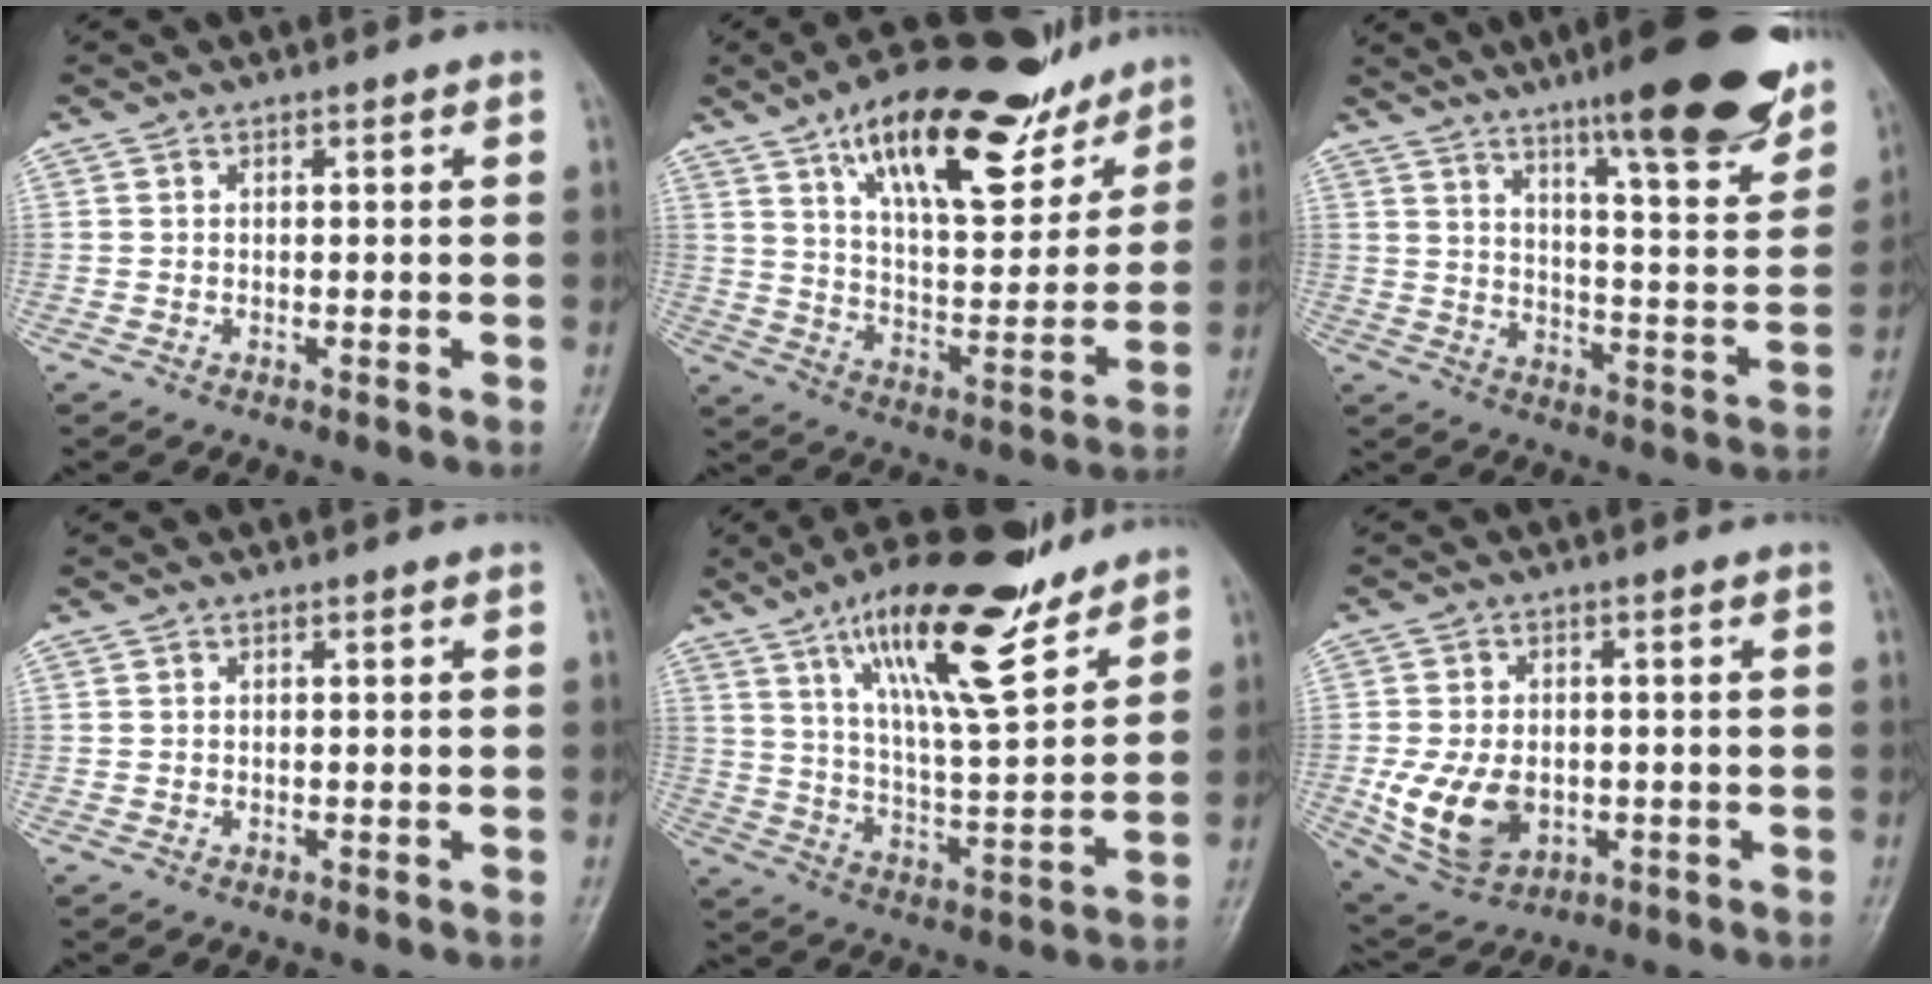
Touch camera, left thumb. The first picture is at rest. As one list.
[{"total": 23.1, "force": [14.8, 9.2, 15.2], "torque": [-0.187, -0.051, 0.240]}, {"total": 23.2, "force": [15.6, 4.3, 16.6], "torque": [-0.207, -0.064, 0.226]}, {"total": 0.0}, {"total": 18.8, "force": [12.6, 4.8, 13.1], "torque": [-0.192, -0.065, 0.218]}, {"total": 11.0, "force": [-1.9, 7.7, 7.7], "torque": [-0.131, -0.004, -0.019]}]